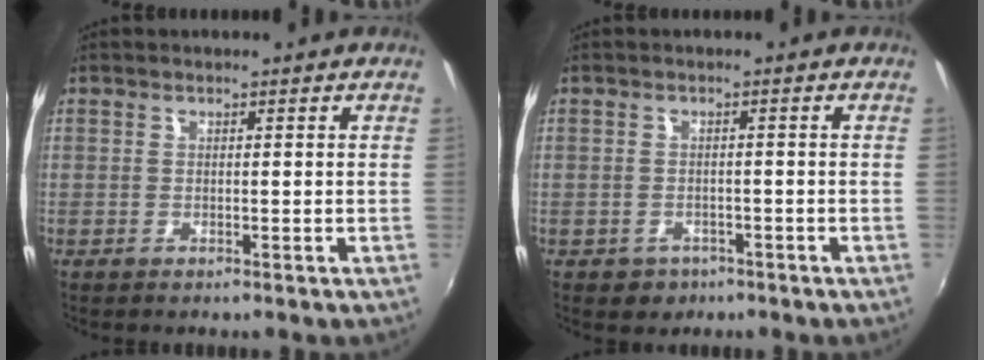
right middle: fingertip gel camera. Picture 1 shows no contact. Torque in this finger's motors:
{"motor_torque": [0.32, -0.17, 0.01, 0.00]}